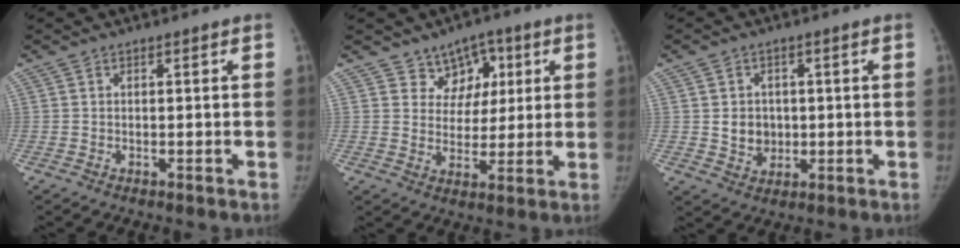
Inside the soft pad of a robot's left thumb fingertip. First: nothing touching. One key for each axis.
{"total": 7.4, "fx": 3.8, "fy": 6.0, "fz": 2.1, "tx": 0.012, "ty": -0.014, "tz": 0.060}
{"total": 5.1, "fx": 0.2, "fy": 4.4, "fz": 2.4, "tx": -0.017, "ty": -0.002, "tz": 0.013}